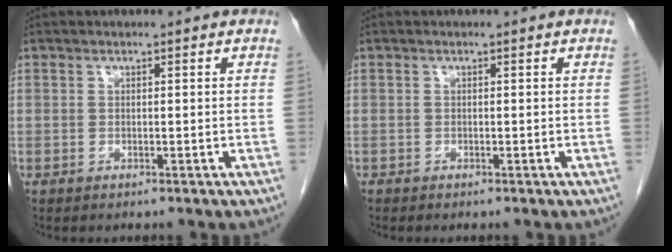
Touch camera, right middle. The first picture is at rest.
{"total": 0.0}